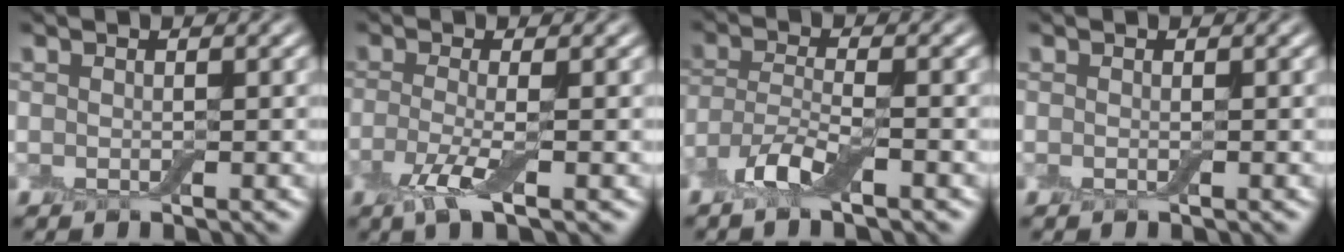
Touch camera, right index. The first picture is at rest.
{"total": 2.7, "force": [-1.1, 0.6, 2.4], "torque": [-0.056, -0.005, -0.025]}
{"total": 3.2, "force": [-2.3, 0.9, 2.1], "torque": [-0.046, 0.003, -0.052]}
{"total": 0.0}